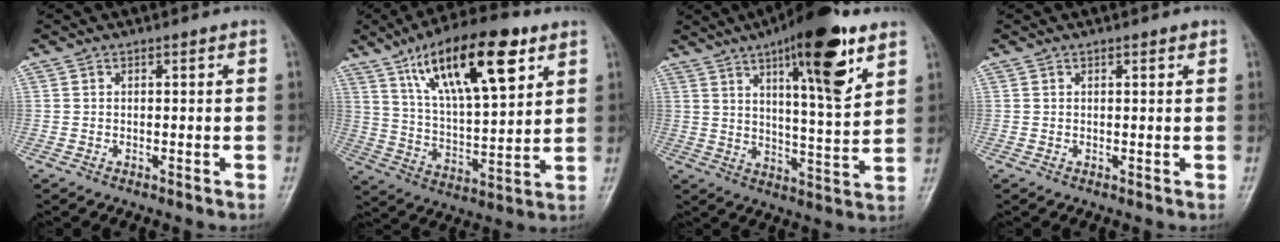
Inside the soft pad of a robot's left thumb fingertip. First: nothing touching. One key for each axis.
{"total": 21.0, "fx": 10.6, "fy": 7.4, "fz": 16.5, "tx": -0.250, "ty": -0.030, "tz": 0.185}
{"total": 17.6, "fx": 9.6, "fy": 4.2, "fz": 14.1, "tx": -0.191, "ty": -0.046, "tz": 0.146}
{"total": 1.1, "fx": 0.7, "fy": 0.3, "fz": 0.7, "tx": -0.010, "ty": -0.002, "tz": 0.009}